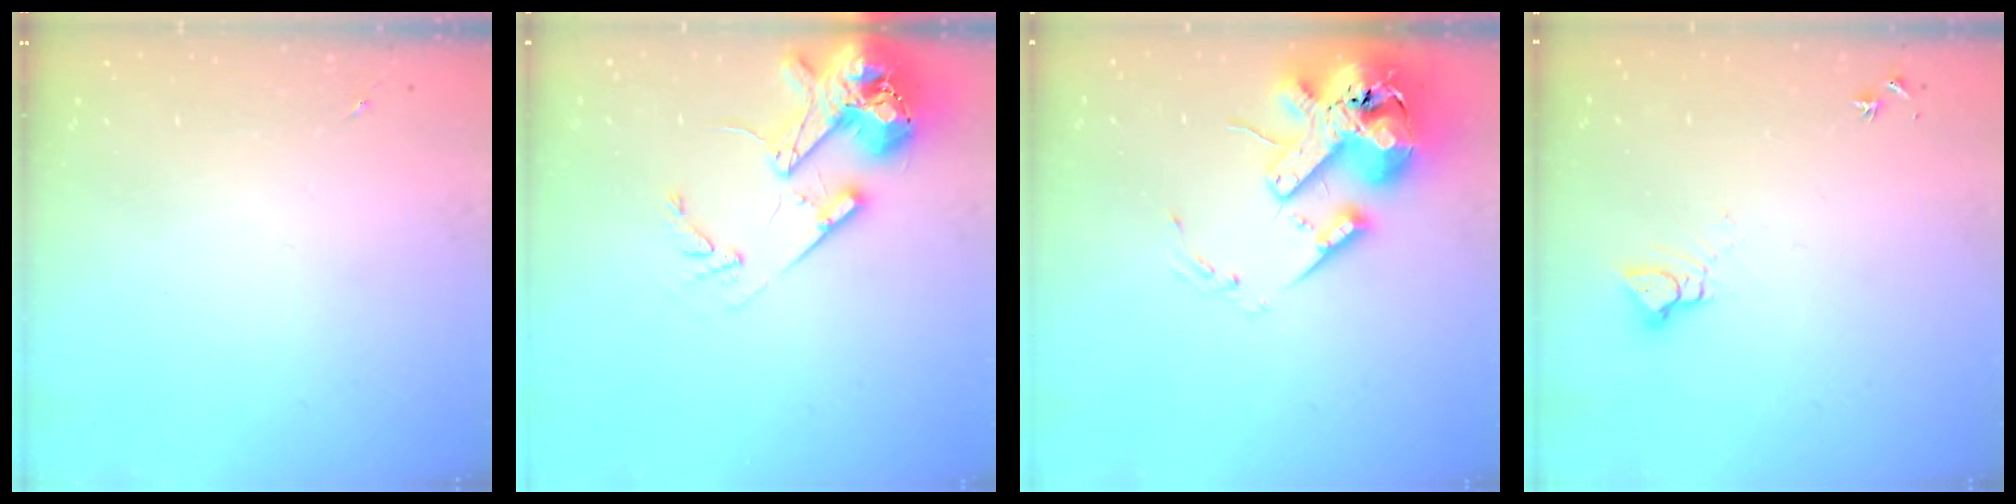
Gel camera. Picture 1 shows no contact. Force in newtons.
{"total": 18.0, "press": 17.8, "slide": 2.8}
{"total": 18.6, "press": 18.4, "slide": 3.2}
{"total": 4.2, "press": 4.2, "slide": 0.3}